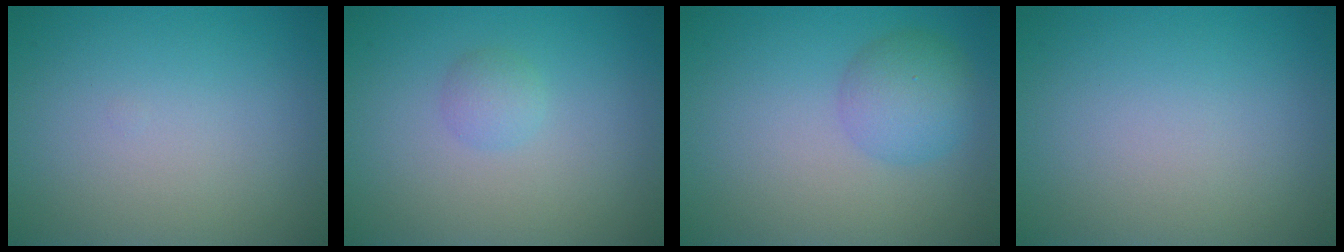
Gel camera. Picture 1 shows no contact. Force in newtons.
{"total": 1.3, "press": 1.3, "slide": 0.0}
{"total": 3.4, "press": 3.4, "slide": 0.0}
{"total": 0.0}